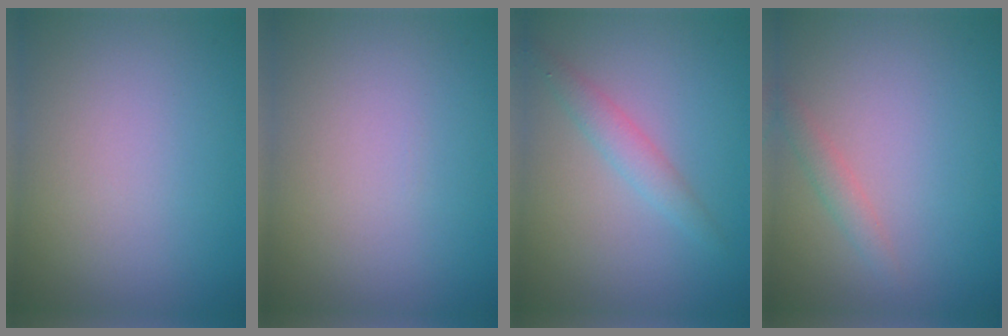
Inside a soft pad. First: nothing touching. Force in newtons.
{"total": 0.0}
{"total": 1.9, "press": 1.9, "slide": 0.1}
{"total": 1.3, "press": 1.3, "slide": 0.1}